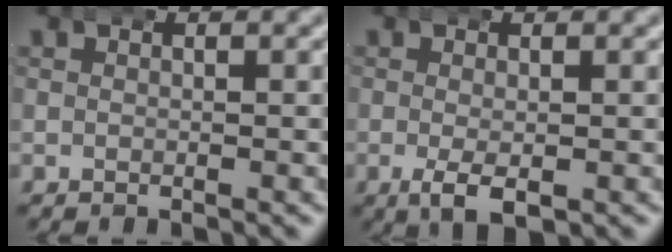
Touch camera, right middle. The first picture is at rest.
{"total": 3.9, "force": [-1.8, 1.7, 3.1], "torque": [-0.067, -0.023, -0.016]}